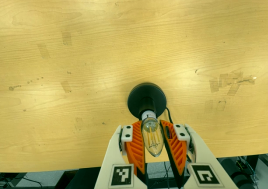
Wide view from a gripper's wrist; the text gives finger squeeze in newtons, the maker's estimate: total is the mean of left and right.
{"total": 14.2, "left": 14.5, "right": 14.0}